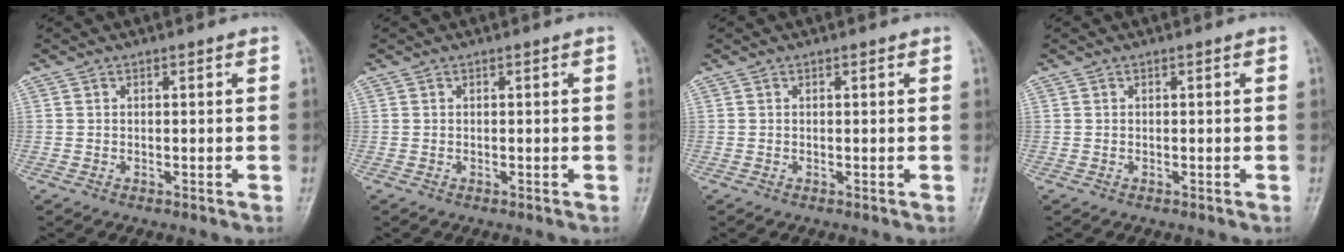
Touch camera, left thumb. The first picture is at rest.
{"total": 0.0}
{"total": 0.0}
{"total": 0.0}